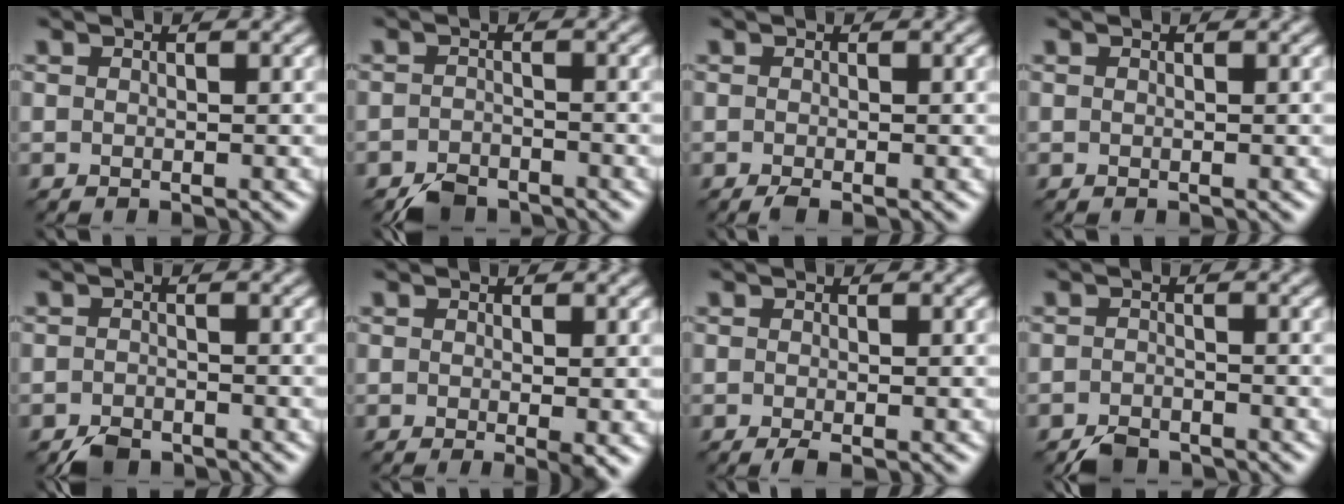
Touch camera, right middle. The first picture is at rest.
{"total": 2.9, "force": [-2.5, 1.2, 0.8], "torque": [-0.013, -0.001, -0.052]}
{"total": 0.9, "force": [-0.6, 0.0, 0.6], "torque": [-0.016, -0.002, -0.014]}
{"total": 0.0}
{"total": 2.3, "force": [-1.9, 1.0, 0.7], "torque": [-0.013, 0.000, -0.040]}
{"total": 1.7, "force": [-0.3, 0.1, 1.7], "torque": [-0.022, -0.008, -0.005]}
{"total": 1.0, "force": [-0.6, 0.0, 0.8], "torque": [-0.019, -0.004, -0.013]}
{"total": 2.5, "force": [-2.2, 0.9, 0.7], "torque": [-0.012, 0.000, -0.044]}